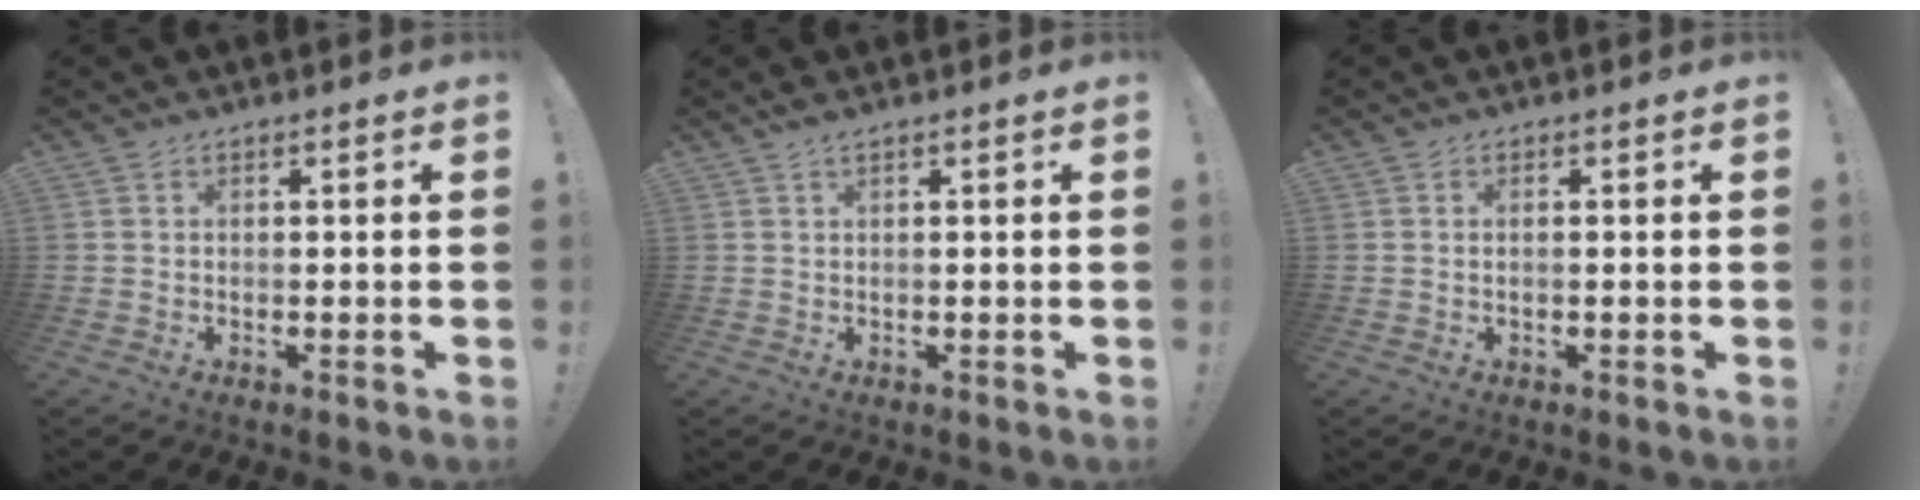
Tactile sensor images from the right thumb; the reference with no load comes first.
{"total": 1.5, "force": [1.1, -0.3, 1.0], "torque": [-0.028, 0.003, 0.020]}
{"total": 0.6, "force": [0.1, 0.1, 0.6], "torque": [-0.012, 0.002, 0.002]}